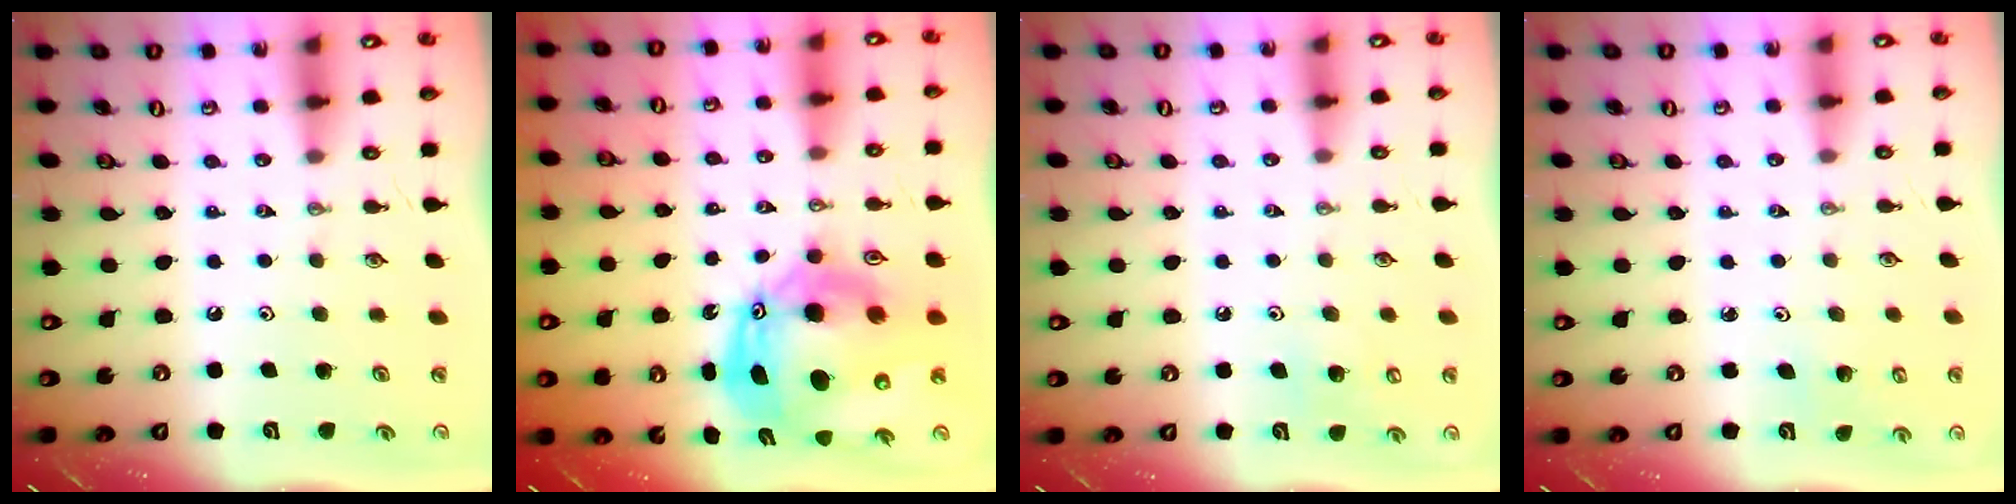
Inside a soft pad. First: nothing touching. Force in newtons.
{"total": 18.2, "press": 18.0, "slide": 2.6}
{"total": 7.0, "press": 6.9, "slide": 1.0}
{"total": 1.4, "press": 1.4, "slide": 0.1}